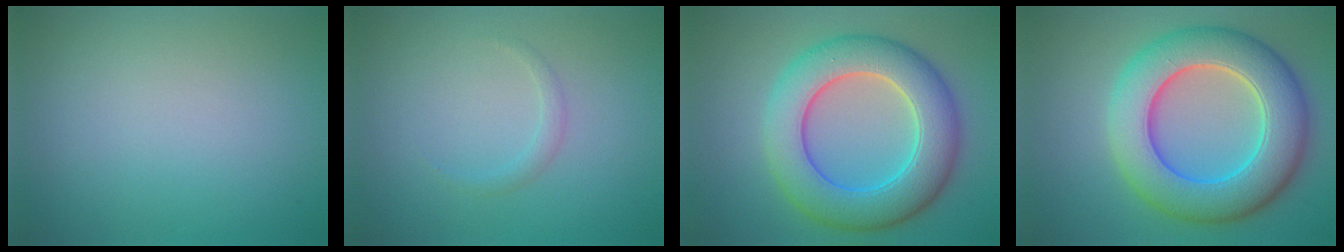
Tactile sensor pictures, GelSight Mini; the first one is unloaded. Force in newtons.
{"total": 0.9, "press": 0.9, "slide": 0.0}
{"total": 8.8, "press": 8.8, "slide": 0.2}
{"total": 10.1, "press": 10.1, "slide": 0.8}